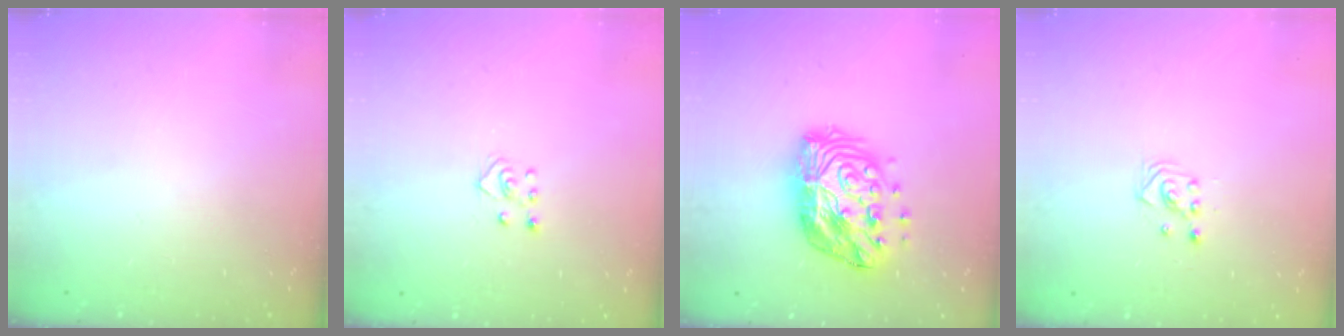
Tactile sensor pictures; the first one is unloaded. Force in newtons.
{"total": 3.1, "press": 3.1, "slide": 0.4}
{"total": 15.8, "press": 15.7, "slide": 1.3}
{"total": 2.2, "press": 2.2, "slide": 0.2}